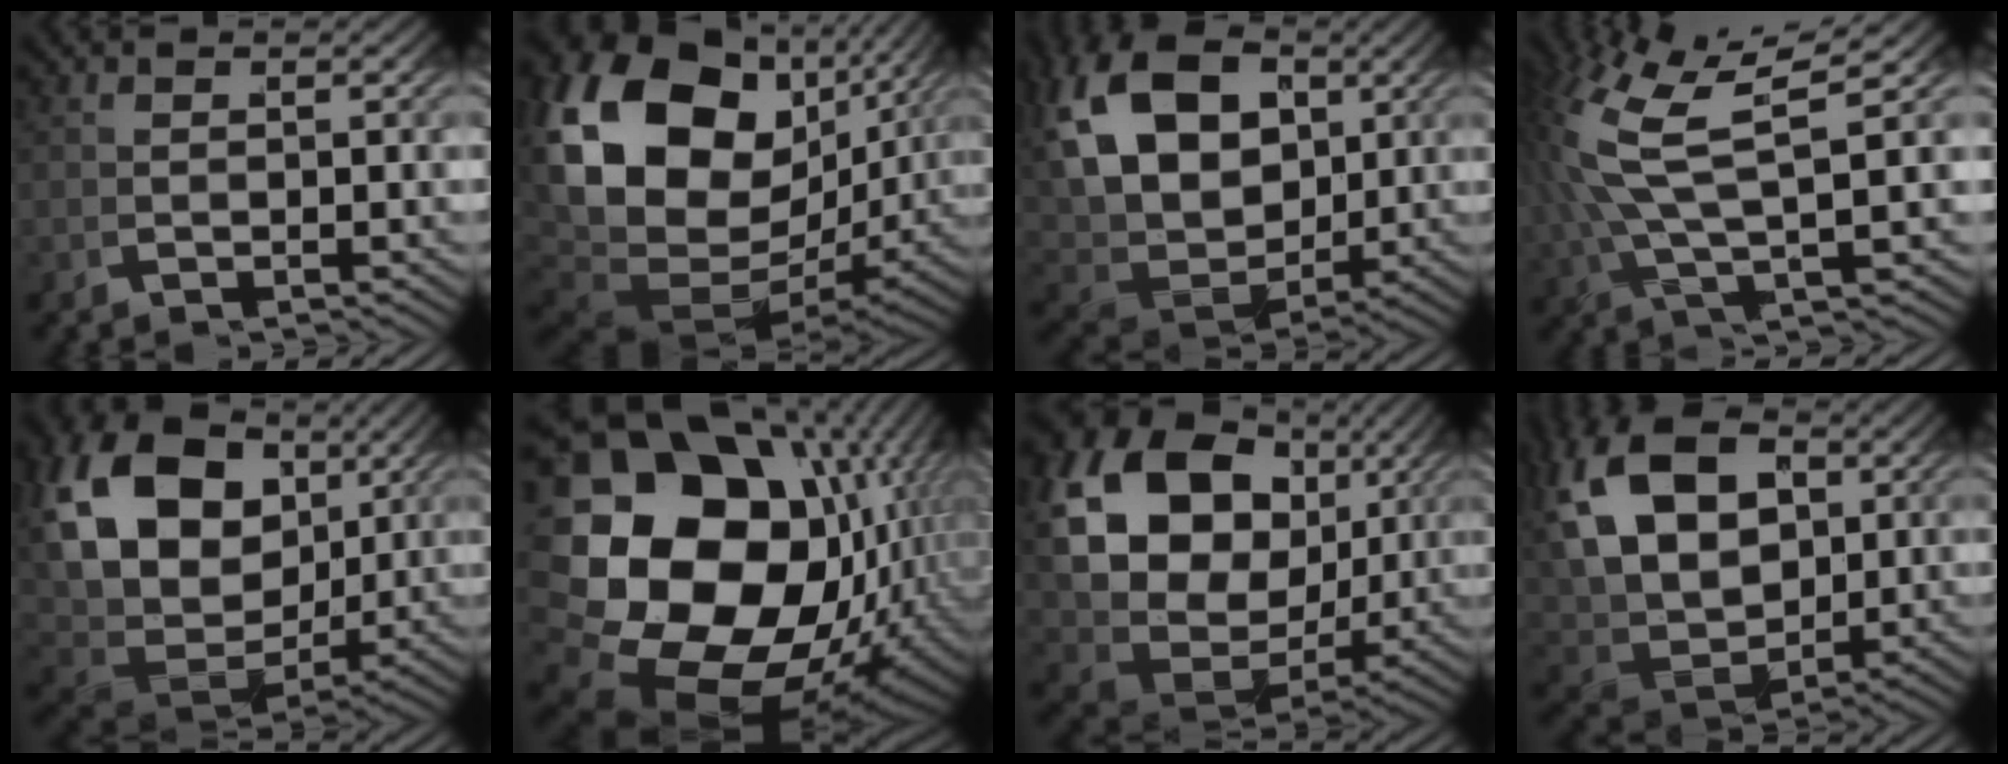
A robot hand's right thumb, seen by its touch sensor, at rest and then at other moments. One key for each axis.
{"total": 24.0, "fx": 0.0, "fy": 17.2, "fz": 16.8, "tx": -0.360, "ty": -0.046, "tz": 0.014}
{"total": 15.6, "fx": 1.9, "fy": 11.1, "fz": 10.8, "tx": -0.242, "ty": -0.027, "tz": 0.037}
{"total": 7.2, "fx": 2.8, "fy": 2.2, "fz": 6.2, "tx": -0.122, "ty": 0.014, "tz": 0.048}
{"total": 17.6, "fx": 2.0, "fy": 12.5, "fz": 12.3, "tx": -0.268, "ty": -0.032, "tz": 0.041}
{"total": 29.9, "fx": -3.0, "fy": 21.1, "fz": 20.9, "tx": -0.385, "ty": -0.068, "tz": -0.023}
{"total": 21.3, "fx": 2.8, "fy": 15.6, "fz": 14.1, "tx": -0.312, "ty": -0.019, "tz": 0.049}
{"total": 14.0, "fx": 1.6, "fy": 9.9, "fz": 9.7, "tx": -0.224, "ty": -0.022, "tz": 0.035}